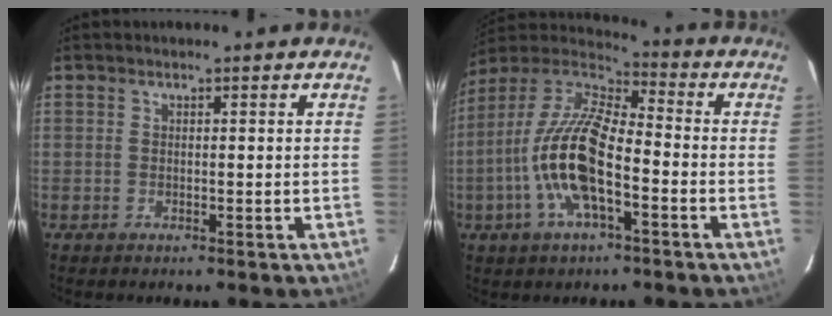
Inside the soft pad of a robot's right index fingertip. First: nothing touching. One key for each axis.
{"total": 16.4, "fx": -5.0, "fy": 5.8, "fz": 14.5, "tx": -0.290, "ty": -0.003, "tz": -0.103}